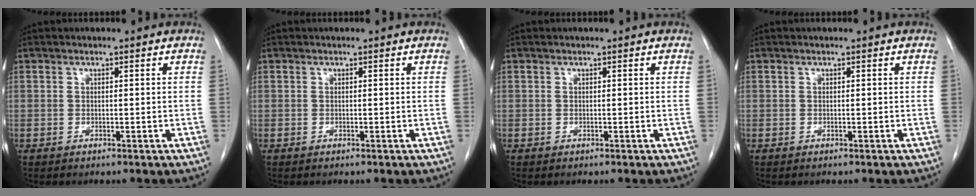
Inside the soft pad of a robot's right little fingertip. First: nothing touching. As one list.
[{"total": 0.0}, {"total": 0.0}, {"total": 0.0}]